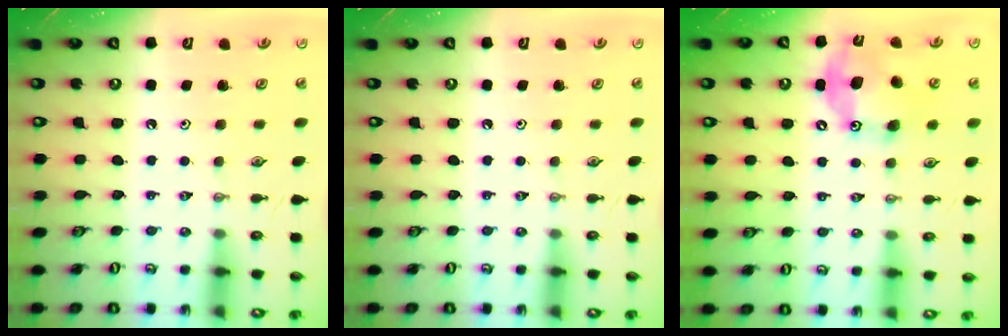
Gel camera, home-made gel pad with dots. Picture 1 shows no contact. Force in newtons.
{"total": 0.0}
{"total": 14.9, "press": 14.9, "slide": 0.3}